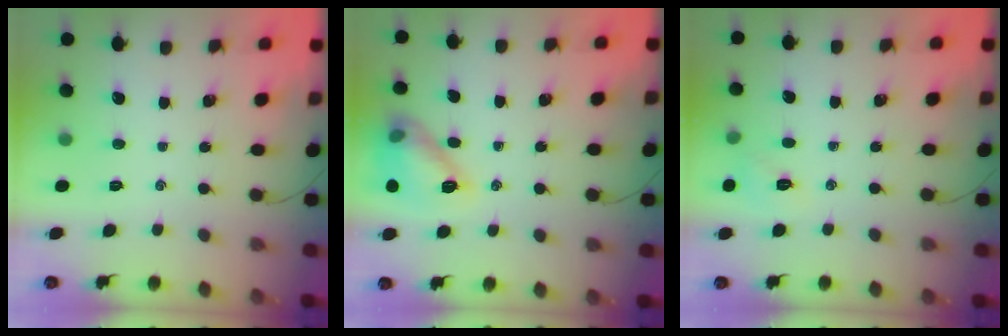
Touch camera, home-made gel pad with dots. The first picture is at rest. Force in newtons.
{"total": 12.8, "press": 12.8, "slide": 0.2}
{"total": 5.4, "press": 5.3, "slide": 1.4}